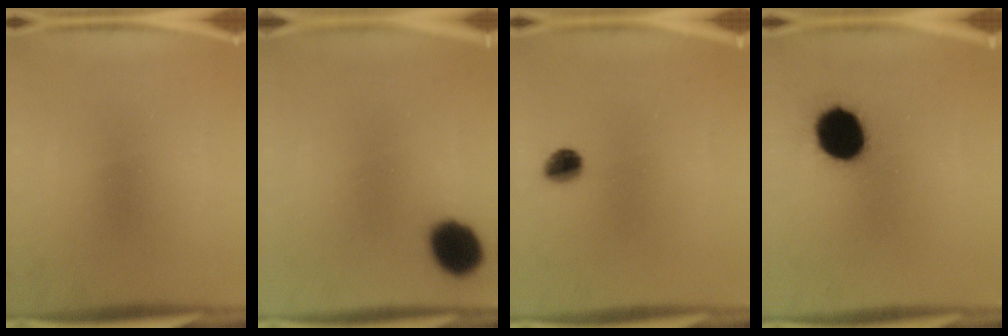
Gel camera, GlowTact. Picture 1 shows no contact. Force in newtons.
{"total": 11.0}
{"total": 4.2}
{"total": 15.3}